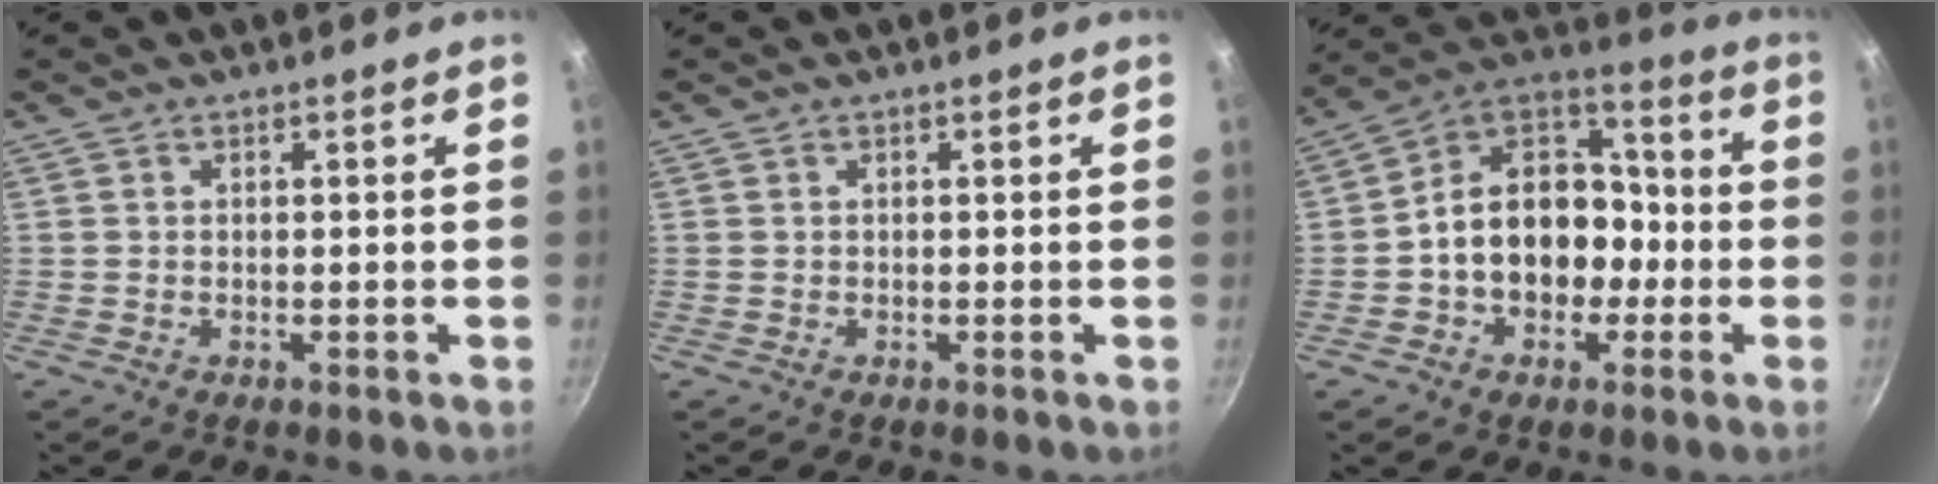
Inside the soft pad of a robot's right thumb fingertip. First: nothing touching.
{"total": 0.0}
{"total": 17.0, "force": [-2.8, 13.0, 10.5], "torque": [-0.128, 0.057, -0.058]}